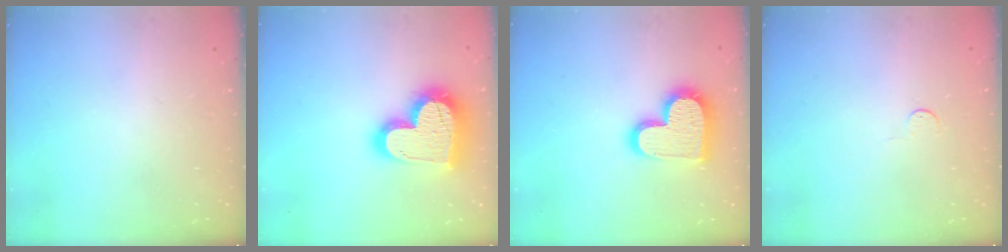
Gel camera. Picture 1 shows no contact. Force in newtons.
{"total": 22.6, "press": 22.5, "slide": 1.8}
{"total": 17.6, "press": 17.6, "slide": 1.3}
{"total": 3.4, "press": 3.4, "slide": 0.3}